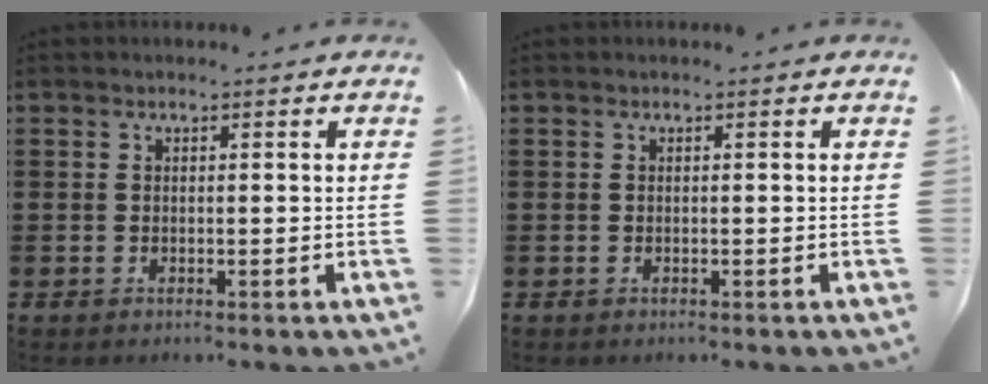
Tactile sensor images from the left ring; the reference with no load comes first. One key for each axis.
{"total": 0.0}